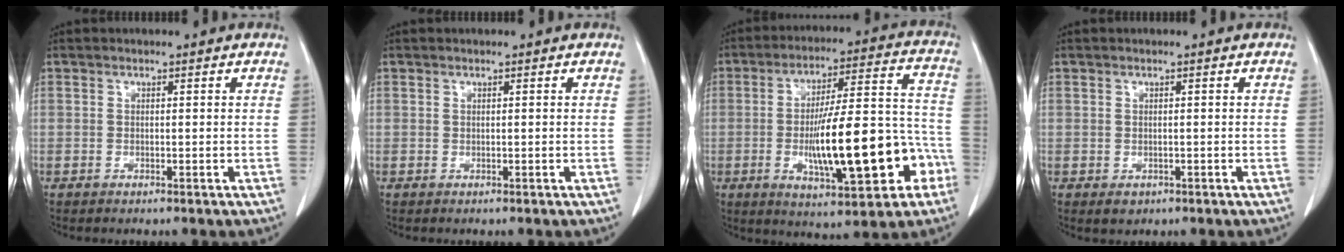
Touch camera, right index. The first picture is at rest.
{"total": 0.0}
{"total": 19.6, "force": [-5.6, 4.6, 18.2], "torque": [-0.274, 0.024, -0.072]}
{"total": 1.6, "force": [-0.8, 1.2, 0.6], "torque": [-0.007, 0.001, -0.003]}